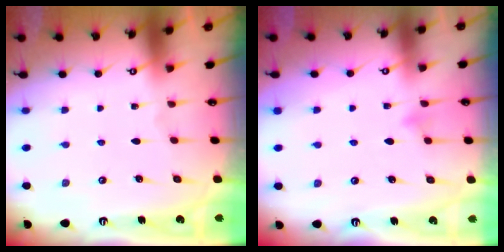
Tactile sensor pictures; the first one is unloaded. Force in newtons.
{"total": 5.8, "press": 5.8, "slide": 0.4}